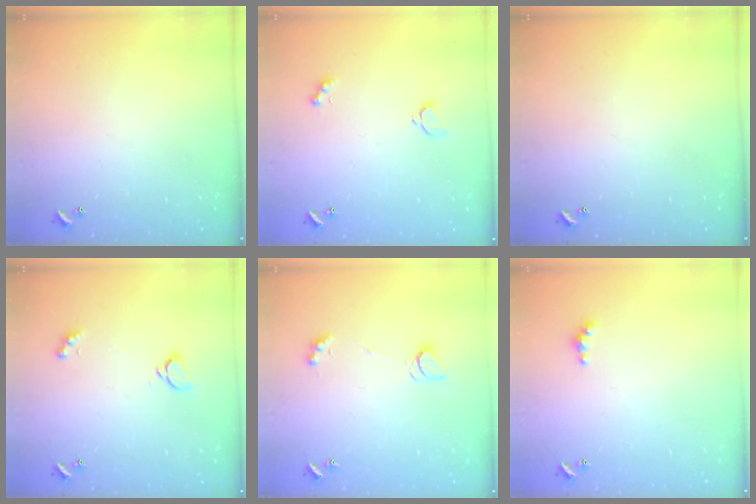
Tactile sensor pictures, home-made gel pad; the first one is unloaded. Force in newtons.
{"total": 2.1, "press": 2.1, "slide": 0.5}
{"total": 0.0}
{"total": 1.8, "press": 1.6, "slide": 0.8}
{"total": 2.2, "press": 2.2, "slide": 0.4}
{"total": 2.8, "press": 2.8, "slide": 0.5}